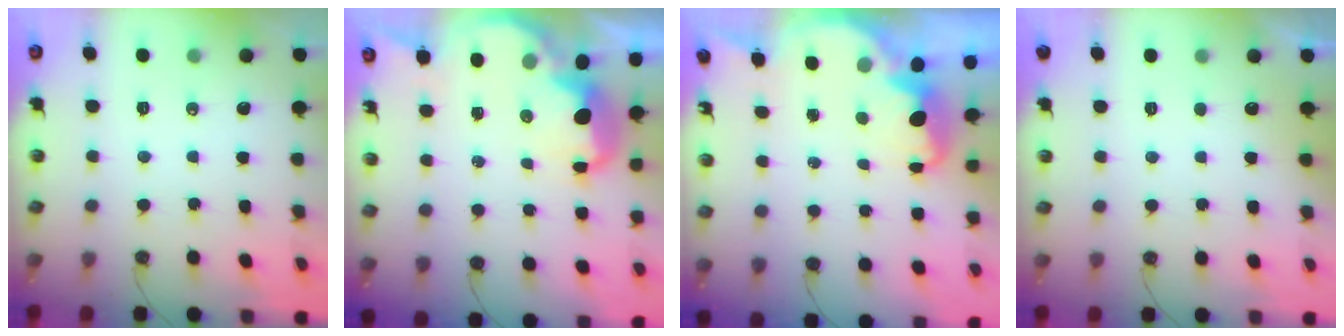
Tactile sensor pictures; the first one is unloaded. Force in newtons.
{"total": 6.3, "press": 6.3, "slide": 0.6}
{"total": 2.8, "press": 2.8, "slide": 0.4}
{"total": 0.7, "press": 0.2, "slide": 0.7}